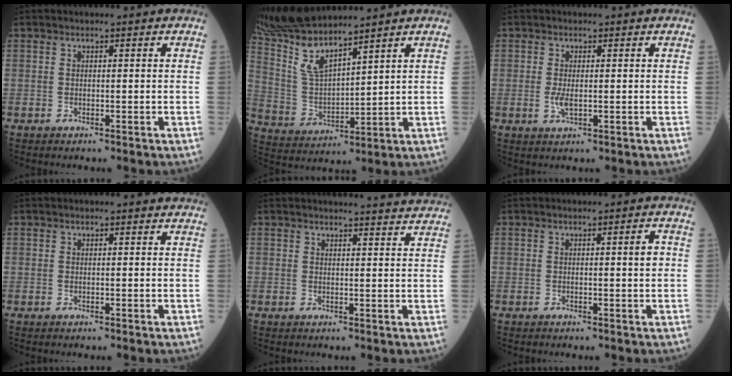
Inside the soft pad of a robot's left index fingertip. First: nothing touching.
{"total": 10.2, "force": [9.2, 0.3, 4.3], "torque": [-0.111, 0.005, 0.198]}
{"total": 2.0, "force": [-0.2, 0.9, 1.8], "torque": [-0.040, -0.003, -0.001]}
{"total": 0.5, "force": [0.5, 0.1, 0.0], "torque": [-0.005, -0.006, -0.005]}
{"total": 6.8, "force": [6.7, -0.5, 1.0], "torque": [-0.012, -0.005, 0.060]}
{"total": 1.7, "force": [0.2, 0.1, 1.7], "torque": [-0.023, 0.002, 0.002]}